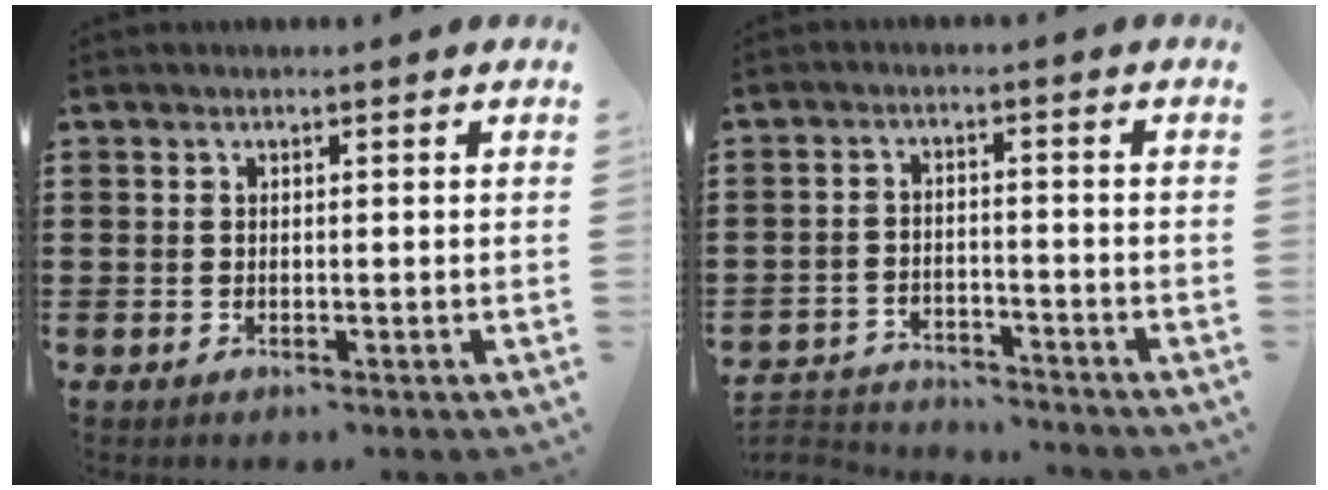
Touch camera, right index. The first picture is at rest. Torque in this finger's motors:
{"motor_torque": [-1.70, 0.43, -1.05, -0.21]}